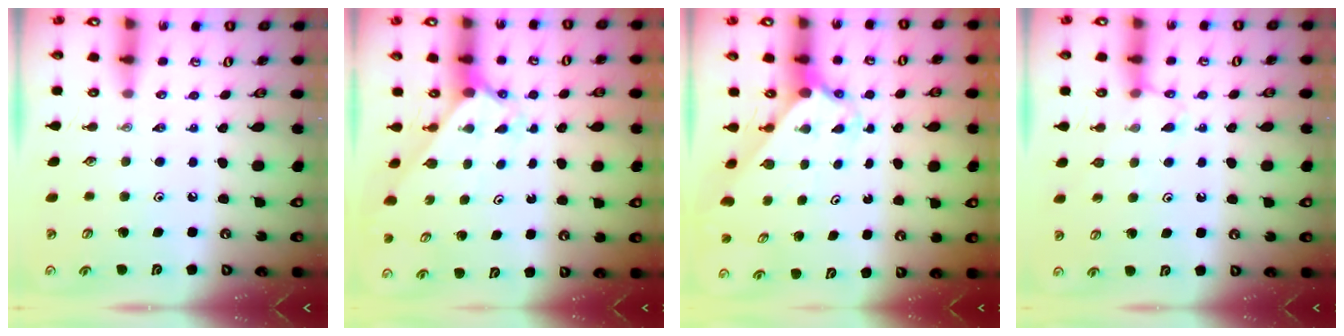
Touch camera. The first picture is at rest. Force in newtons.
{"total": 2.0, "press": 2.0, "slide": 0.2}
{"total": 2.3, "press": 2.3, "slide": 0.2}
{"total": 6.0, "press": 6.0, "slide": 0.6}